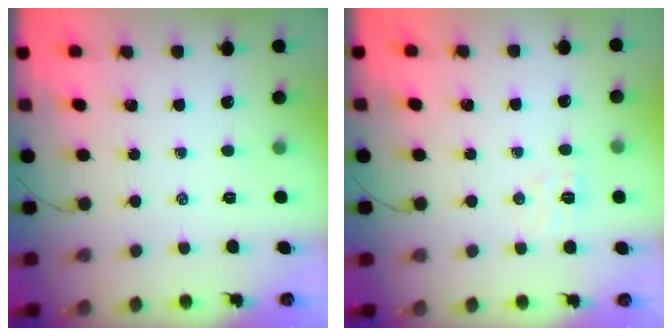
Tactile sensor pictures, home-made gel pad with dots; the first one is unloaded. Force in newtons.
{"total": 5.5, "press": 5.4, "slide": 1.0}